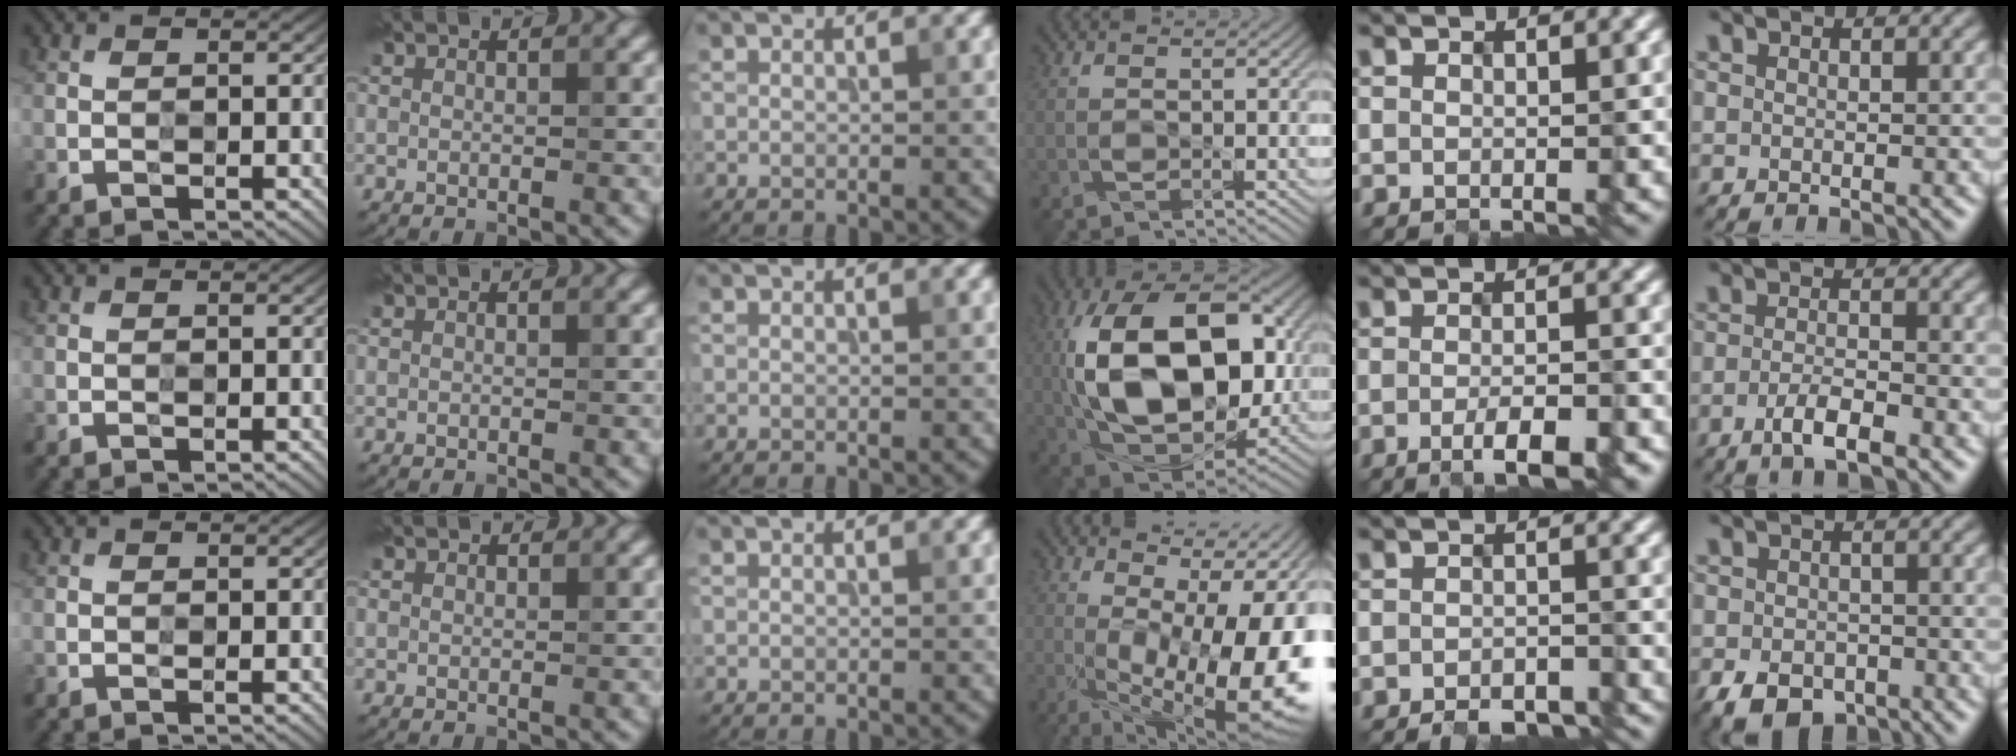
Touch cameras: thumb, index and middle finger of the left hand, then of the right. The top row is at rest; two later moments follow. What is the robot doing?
{"motion": "extract", "object": "keycard holder"}